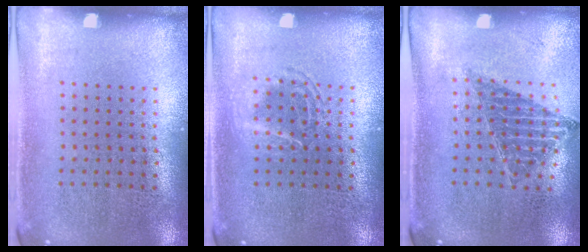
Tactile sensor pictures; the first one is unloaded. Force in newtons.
{"total": 1.6, "press": 1.6, "slide": 0.2}
{"total": 0.8, "press": 0.8, "slide": 0.1}